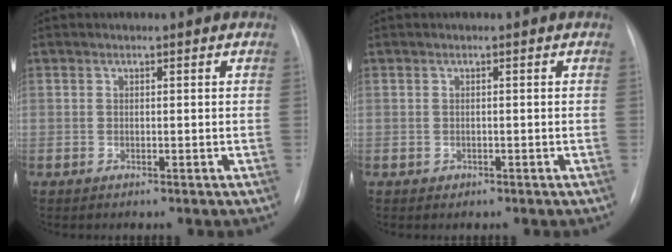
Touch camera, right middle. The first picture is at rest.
{"total": 0.6, "force": [-0.2, 0.5, 0.0], "torque": [-0.005, 0.002, -0.003]}